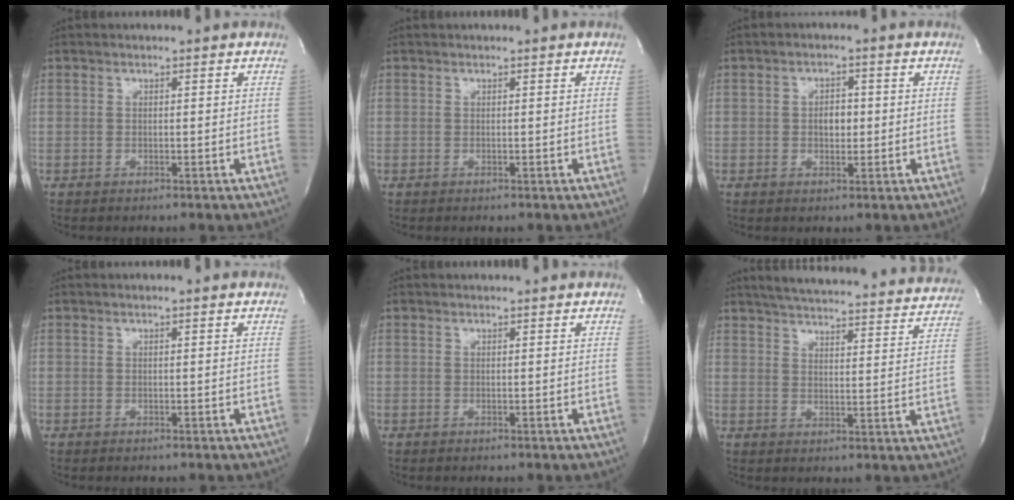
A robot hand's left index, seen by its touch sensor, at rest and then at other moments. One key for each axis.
{"total": 0.0}
{"total": 3.0, "fx": 0.0, "fy": 1.8, "fz": 2.4, "tx": -0.035, "ty": 0.005, "tz": 0.001}
{"total": 0.0}
{"total": 0.7, "fx": 0.7, "fy": 0.0, "fz": 0.1, "tx": -0.003, "ty": 0.007, "tz": 0.011}
{"total": 29.0, "fx": 27.0, "fy": 4.1, "fz": 9.9, "tx": -0.158, "ty": -0.043, "tz": 0.327}